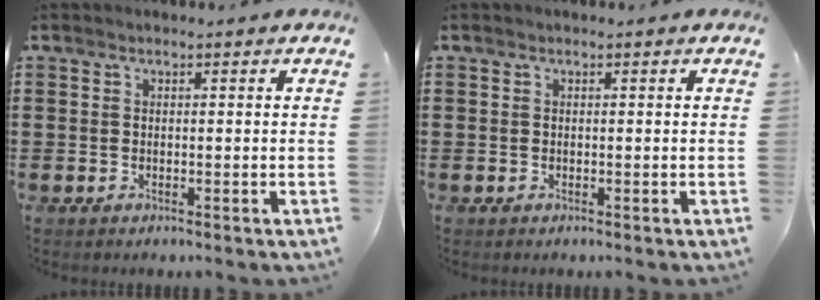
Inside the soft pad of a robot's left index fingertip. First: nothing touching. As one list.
[{"total": 0.0}]